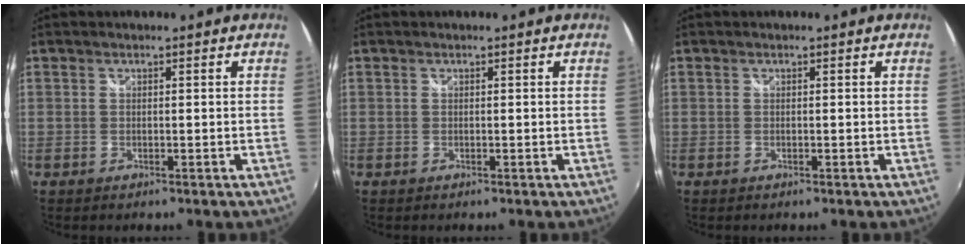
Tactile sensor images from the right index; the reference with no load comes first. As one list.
[{"total": 0.0}, {"total": 0.0}]